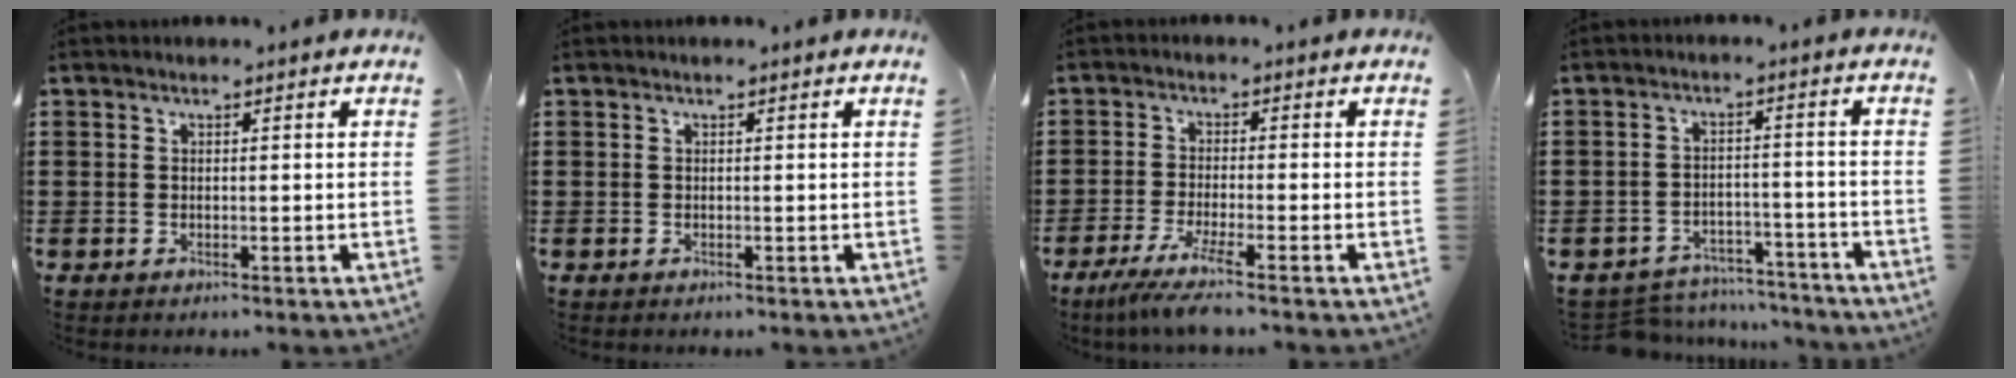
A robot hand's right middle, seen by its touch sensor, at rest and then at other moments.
{"total": 0.0}
{"total": 4.6, "force": [-3.2, -0.1, 3.4], "torque": [-0.076, -0.019, -0.061]}
{"total": 5.1, "force": [-5.0, 0.8, 0.4], "torque": [-0.013, 0.008, -0.104]}